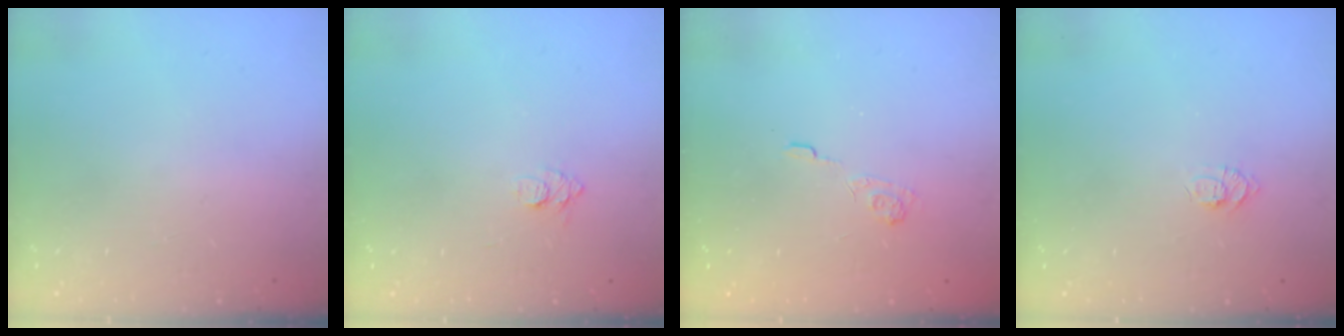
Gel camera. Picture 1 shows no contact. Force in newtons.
{"total": 6.4, "press": 6.4, "slide": 0.7}
{"total": 3.7, "press": 3.4, "slide": 1.4}
{"total": 4.7, "press": 4.7, "slide": 0.5}